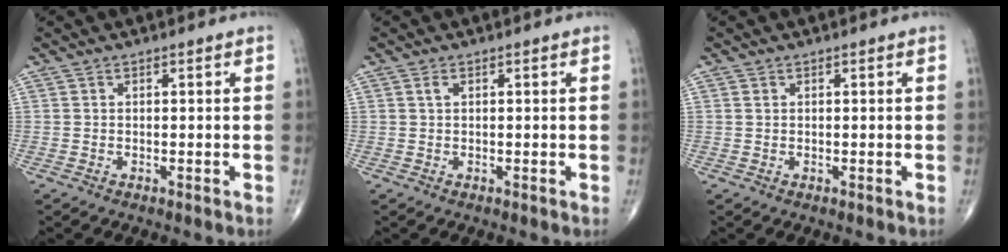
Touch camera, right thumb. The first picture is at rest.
{"total": 1.3, "force": [0.5, 0.7, 1.0], "torque": [-0.019, 0.005, 0.010]}
{"total": 0.5, "force": [0.2, 0.4, 0.3], "torque": [-0.003, 0.002, 0.005]}